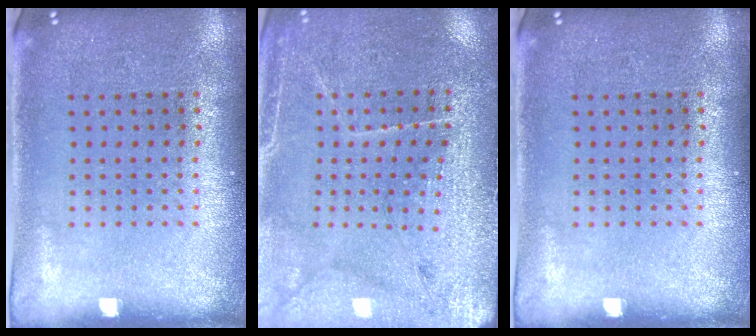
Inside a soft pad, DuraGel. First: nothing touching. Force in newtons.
{"total": 3.0, "press": 2.9, "slide": 0.4}
{"total": 0.0}